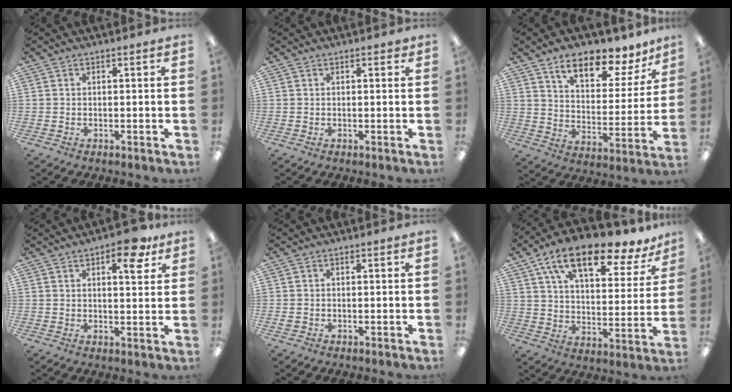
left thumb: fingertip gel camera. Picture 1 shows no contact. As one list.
[{"total": 0.9, "force": [0.6, 0.4, 0.5], "torque": [-0.003, -0.001, 0.008]}, {"total": 13.2, "force": [10.0, 5.3, 6.9], "torque": [-0.103, -0.061, 0.173]}, {"total": 8.7, "force": [5.1, 3.4, 6.2], "torque": [-0.068, -0.028, 0.077]}, {"total": 0.8, "force": [-0.1, 0.7, 0.3], "torque": [-0.007, 0.005, -0.003]}, {"total": 17.5, "force": [12.0, 6.4, 11.0], "torque": [-0.187, -0.066, 0.204]}]